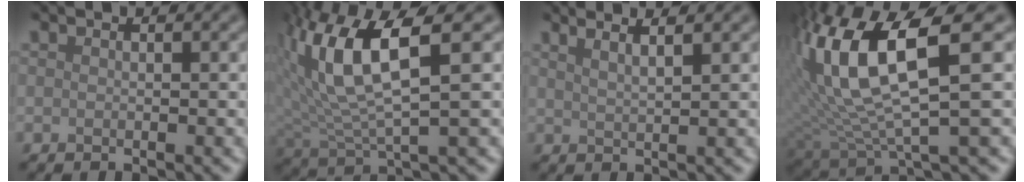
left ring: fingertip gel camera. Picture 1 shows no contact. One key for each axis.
{"total": 8.5, "fx": 2.3, "fy": 2.8, "fz": 7.8, "tx": -0.171, "ty": 0.003, "tz": 0.041}
{"total": 3.7, "fx": 2.5, "fy": 1.2, "fz": 2.4, "tx": -0.010, "ty": 0.018, "tz": 0.007}
{"total": 12.0, "fx": 2.8, "fy": 3.8, "fz": 11.0, "tx": -0.230, "ty": 0.007, "tz": 0.057}